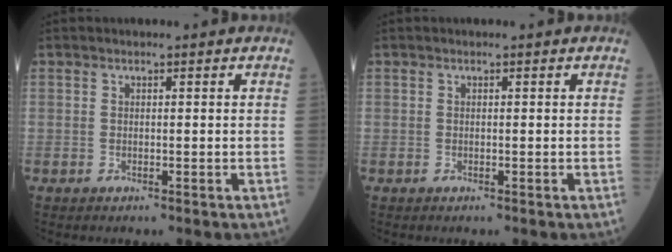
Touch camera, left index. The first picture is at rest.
{"total": 0.0}